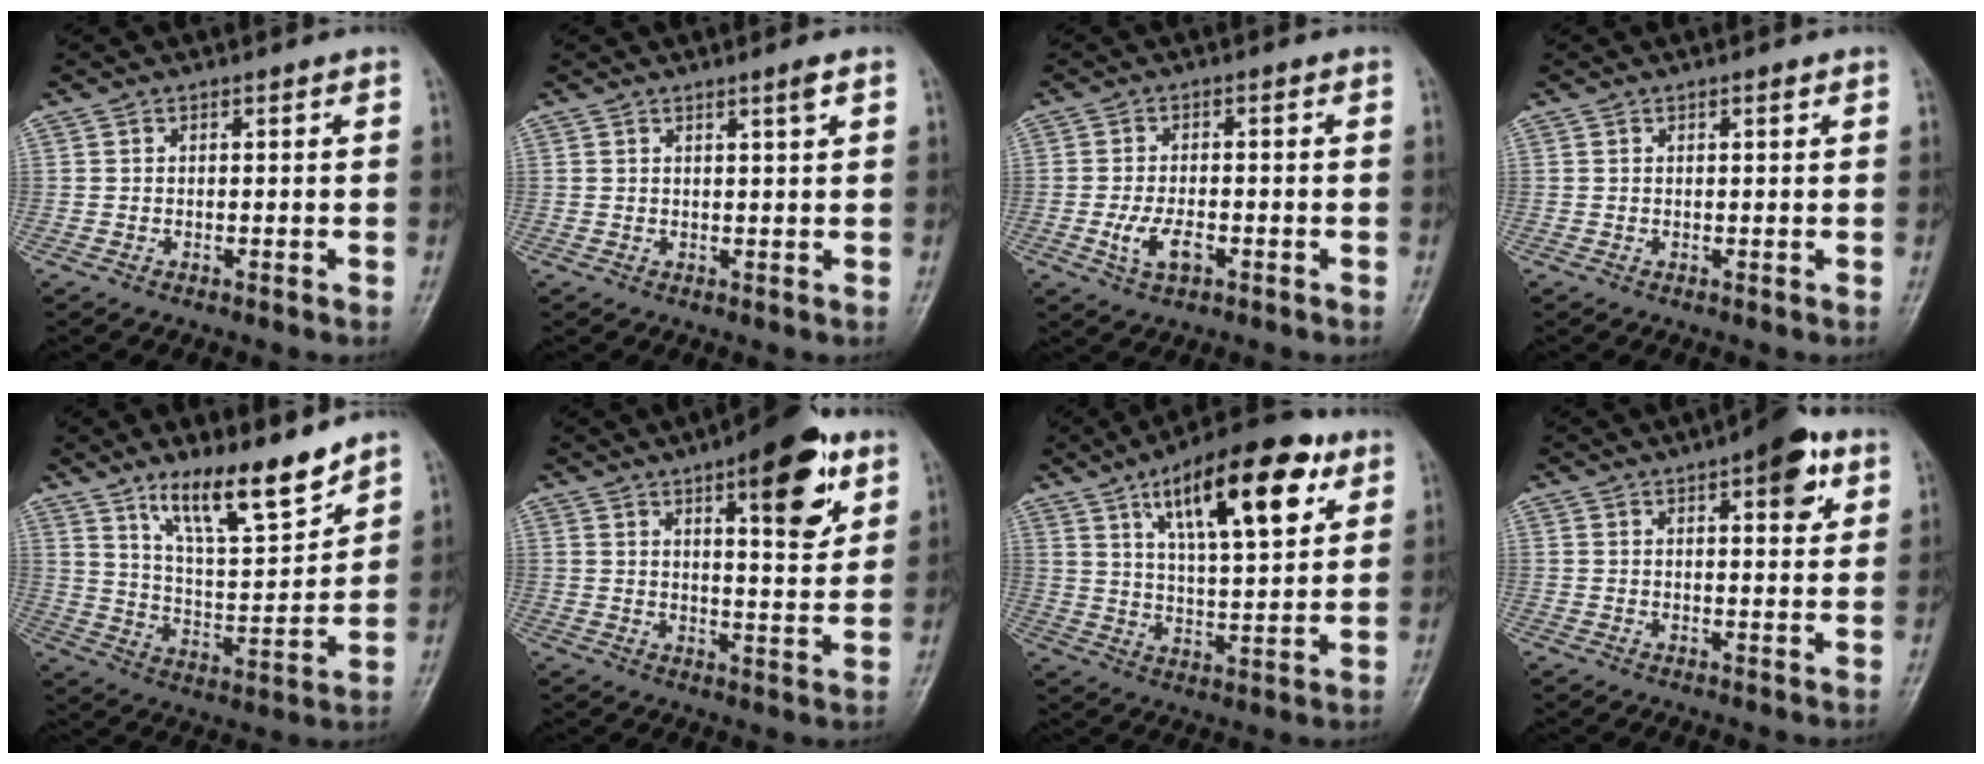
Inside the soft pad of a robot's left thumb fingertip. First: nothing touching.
{"total": 1.8, "force": [1.1, -0.2, 1.4], "torque": [-0.022, -0.009, 0.019]}
{"total": 5.0, "force": [-1.8, 2.5, 3.9], "torque": [-0.077, 0.007, -0.030]}
{"total": 0.8, "force": [0.5, 0.2, 0.6], "torque": [-0.010, 0.000, 0.006]}
{"total": 13.8, "force": [10.3, 3.1, 8.6], "torque": [-0.124, -0.073, 0.187]}
{"total": 13.8, "force": [7.1, 4.4, 11.0], "torque": [-0.124, -0.033, 0.096]}
{"total": 19.7, "force": [9.5, 6.9, 15.8], "torque": [-0.214, -0.027, 0.152]}
{"total": 8.1, "force": [3.9, 3.0, 6.5], "torque": [-0.065, -0.011, 0.047]}